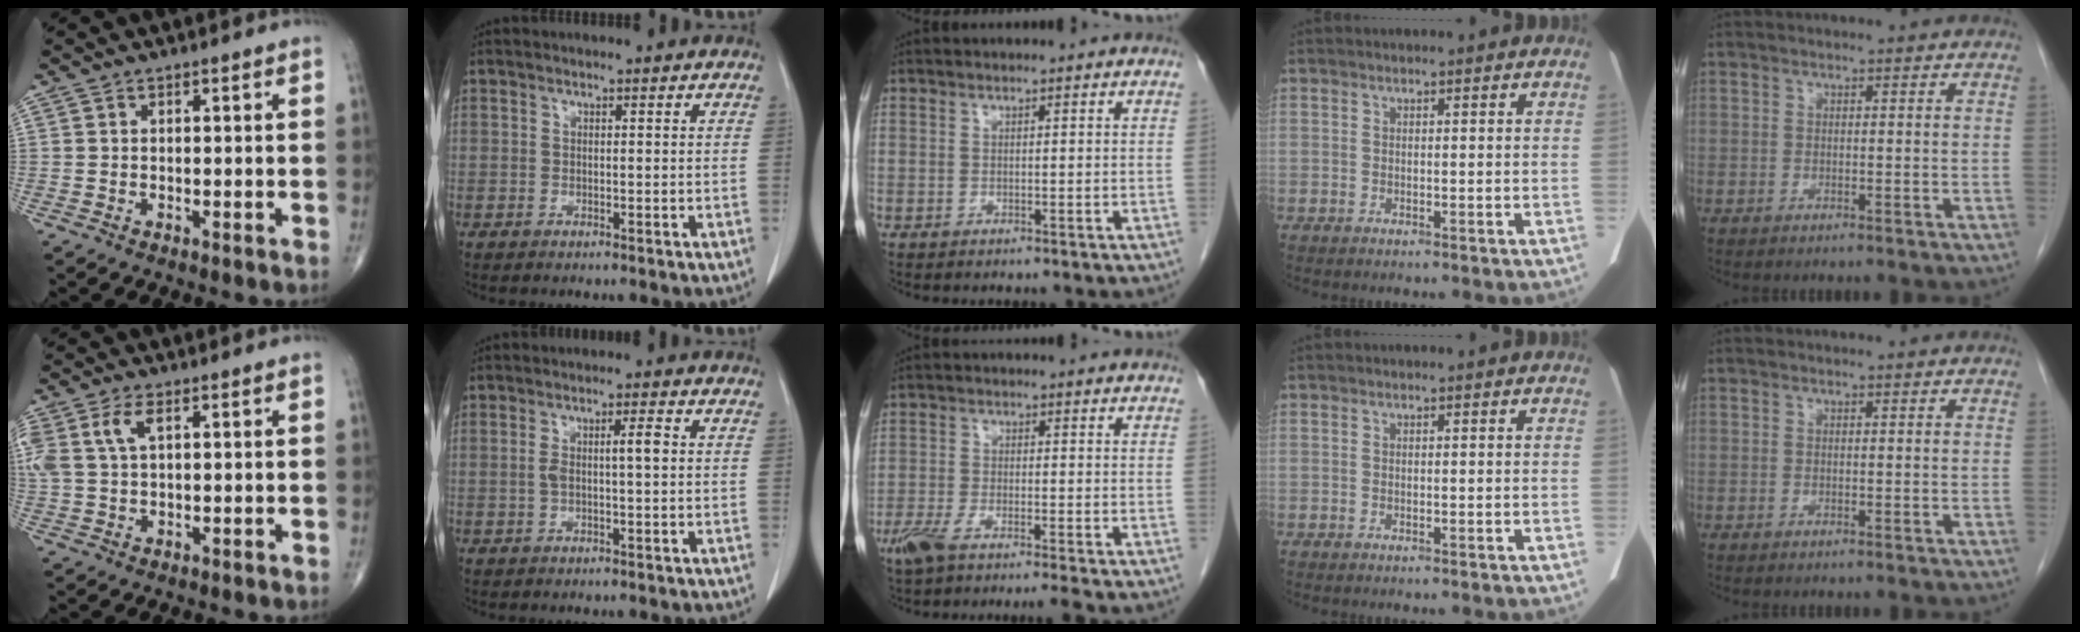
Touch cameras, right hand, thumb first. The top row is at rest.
{"thumb": {"total": 6.8, "force": [2.6, 3.5, 5.3], "torque": [-0.130, 0.009, 0.054]}, "index": {"total": 3.7, "force": [0.3, 0.3, 3.7], "torque": [-0.069, 0.010, 0.007]}, "middle": {"total": 5.7, "force": [-4.4, 0.1, 3.7], "torque": [-0.068, -0.010, -0.079]}}